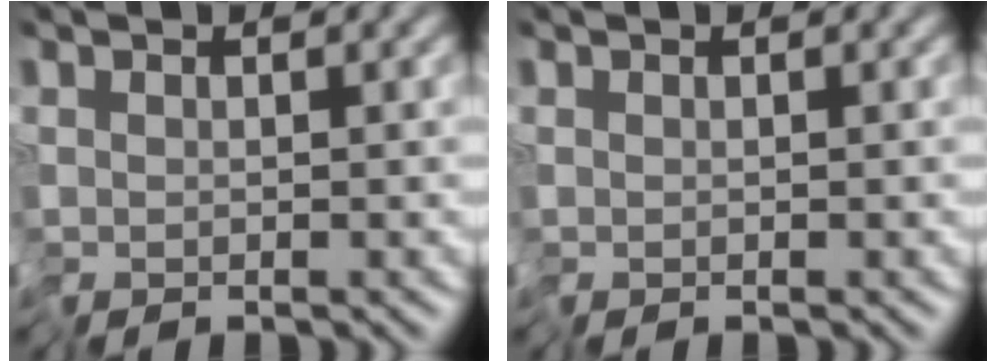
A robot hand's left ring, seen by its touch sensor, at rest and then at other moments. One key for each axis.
{"total": 0.0}